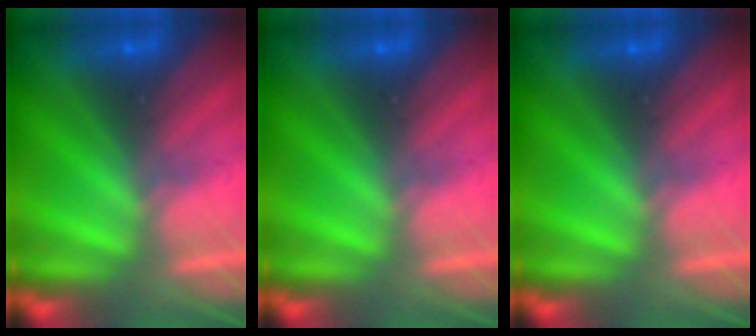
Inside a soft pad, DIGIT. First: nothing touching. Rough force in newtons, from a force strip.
{"total": 0.0}
{"total": 0.0}